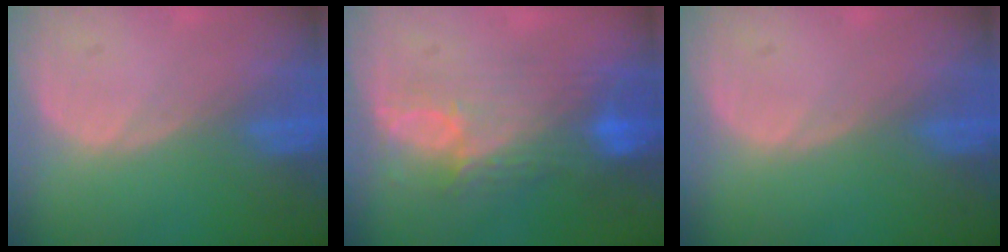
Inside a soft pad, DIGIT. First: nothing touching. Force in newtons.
{"total": 9.7, "press": 8.4, "slide": 5.0}
{"total": 0.0}